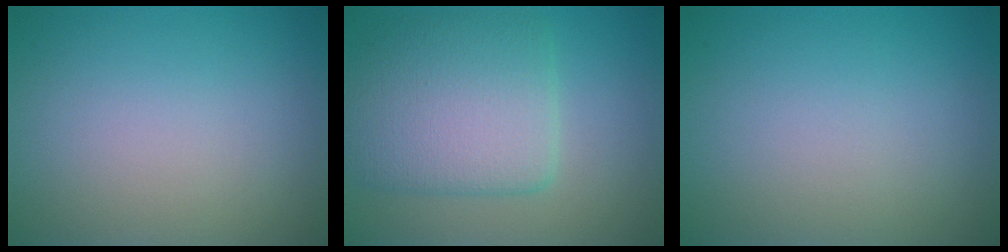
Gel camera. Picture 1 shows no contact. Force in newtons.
{"total": 6.6, "press": 6.6, "slide": 0.3}
{"total": 0.0}